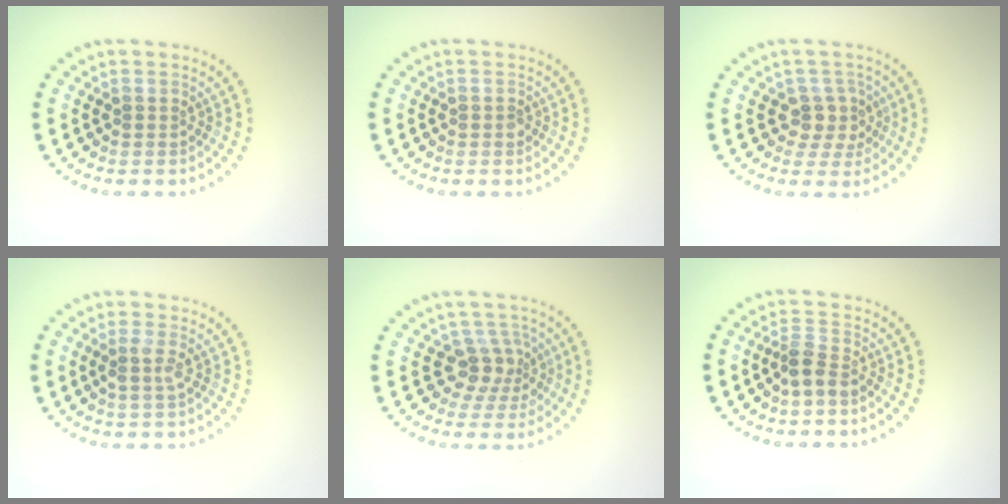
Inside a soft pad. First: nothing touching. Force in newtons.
{"total": 0.6, "press": 0.6, "slide": 0.2}
{"total": 2.7, "press": 2.2, "slide": 1.5}
{"total": 1.3, "press": 1.1, "slide": 0.8}
{"total": 2.8, "press": 2.2, "slide": 1.7}
{"total": 2.2, "press": 1.7, "slide": 1.4}